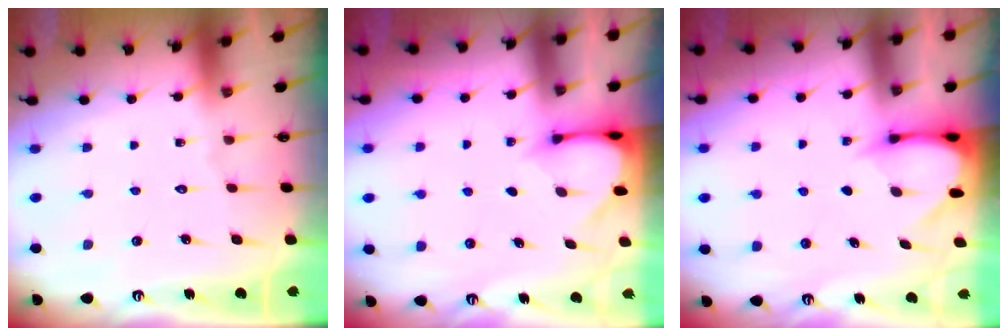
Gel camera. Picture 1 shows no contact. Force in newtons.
{"total": 3.2, "press": 3.2, "slide": 0.3}
{"total": 3.4, "press": 3.4, "slide": 0.3}